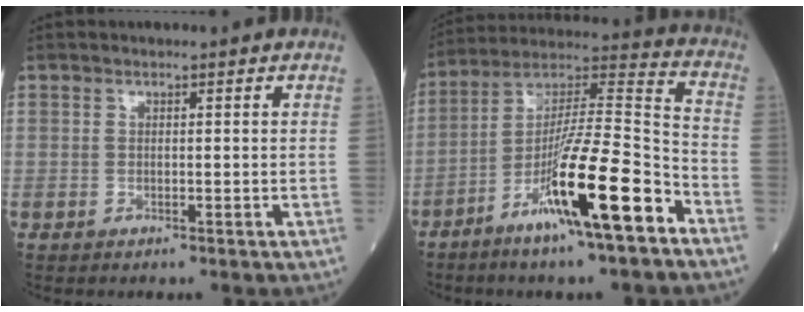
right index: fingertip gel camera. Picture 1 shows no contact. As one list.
[{"total": 17.6, "force": [-8.9, 0.8, 15.2], "torque": [-0.274, -0.017, -0.158]}]